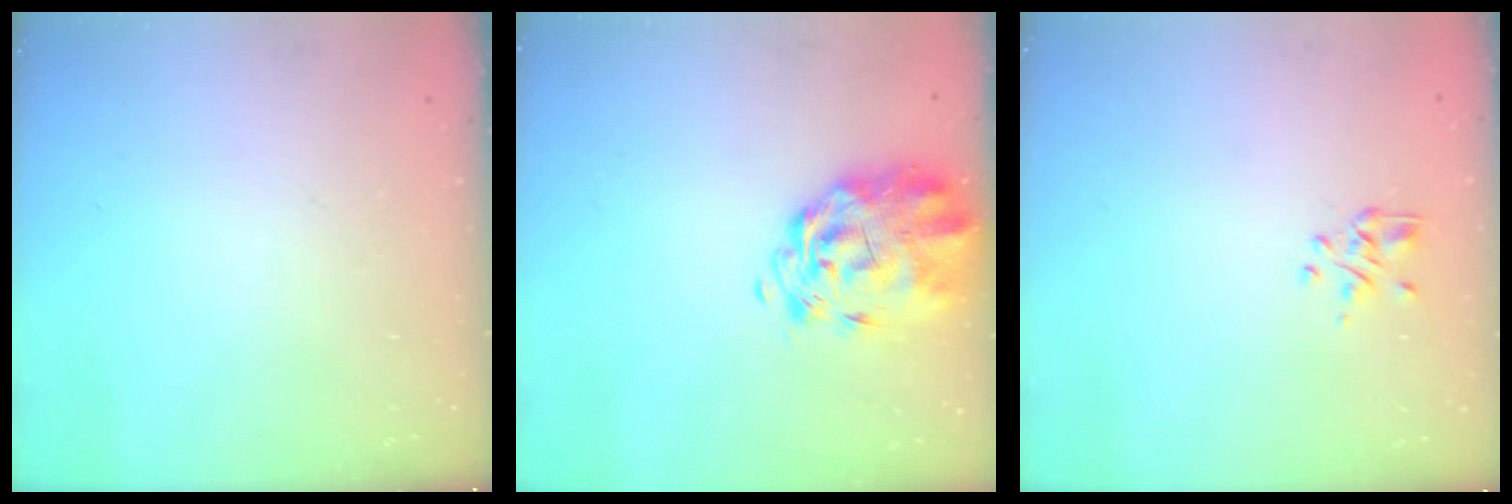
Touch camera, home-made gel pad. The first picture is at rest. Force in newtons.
{"total": 3.9, "press": 3.3, "slide": 2.1}
{"total": 1.7, "press": 1.6, "slide": 0.6}